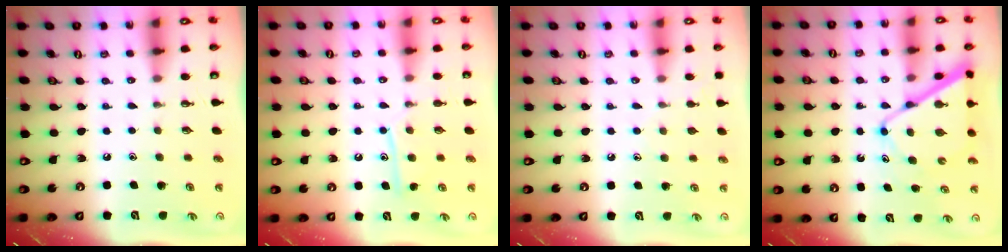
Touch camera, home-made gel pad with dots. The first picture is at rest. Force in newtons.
{"total": 10.9, "press": 10.9, "slide": 0.8}
{"total": 4.7, "press": 4.7, "slide": 0.5}
{"total": 11.6, "press": 11.5, "slide": 1.0}